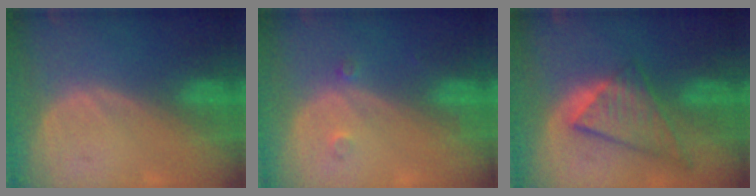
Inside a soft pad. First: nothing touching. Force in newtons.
{"total": 1.5, "press": 1.2, "slide": 0.8}
{"total": 8.9, "press": 7.8, "slide": 4.5}